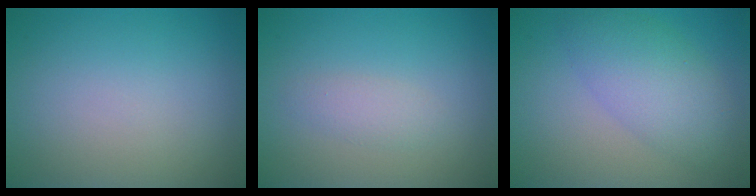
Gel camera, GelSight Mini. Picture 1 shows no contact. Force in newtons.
{"total": 1.4, "press": 1.4, "slide": 0.1}
{"total": 5.3, "press": 5.3, "slide": 0.2}